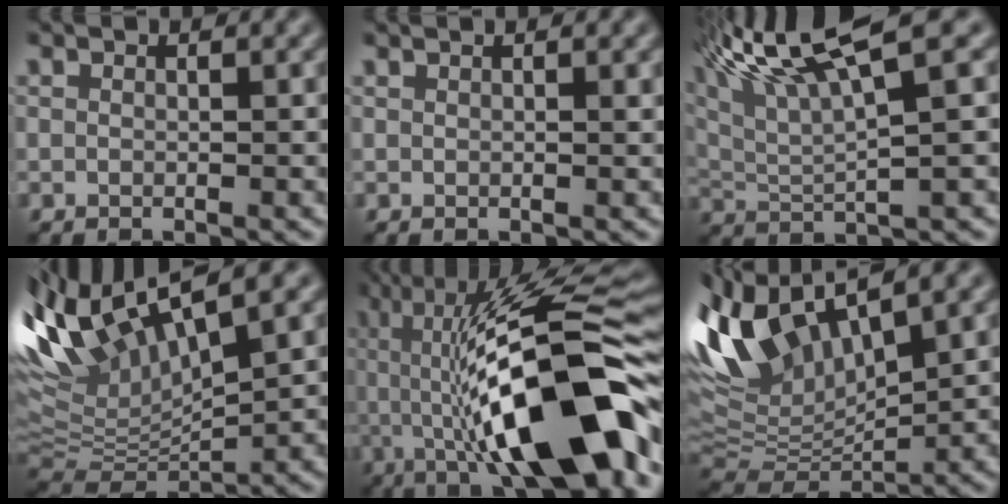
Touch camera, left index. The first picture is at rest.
{"total": 1.1, "force": [1.0, 0.2, 0.5], "torque": [-0.009, 0.001, 0.009]}
{"total": 9.6, "force": [5.7, 2.0, 7.4], "torque": [-0.139, 0.028, 0.105]}
{"total": 12.0, "force": [5.6, 4.3, 9.7], "torque": [-0.219, 0.020, 0.105]}
{"total": 14.8, "force": [-1.5, 4.1, 14.1], "torque": [-0.208, 0.023, -0.033]}
{"total": 11.3, "force": [4.8, 5.3, 8.8], "torque": [-0.207, 0.014, 0.091]}